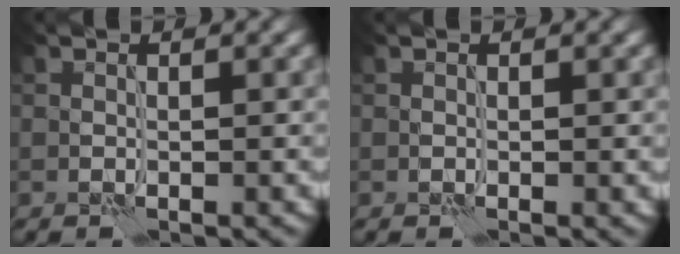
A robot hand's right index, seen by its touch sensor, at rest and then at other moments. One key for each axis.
{"total": 0.0}